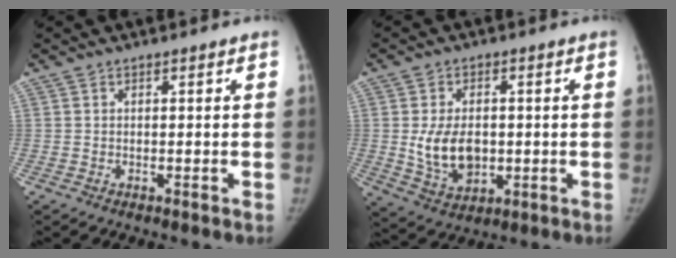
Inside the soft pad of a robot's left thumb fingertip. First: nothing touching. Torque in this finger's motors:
{"motor_torque": [0.55, 1.38, 0.33, -0.25, 0.05]}